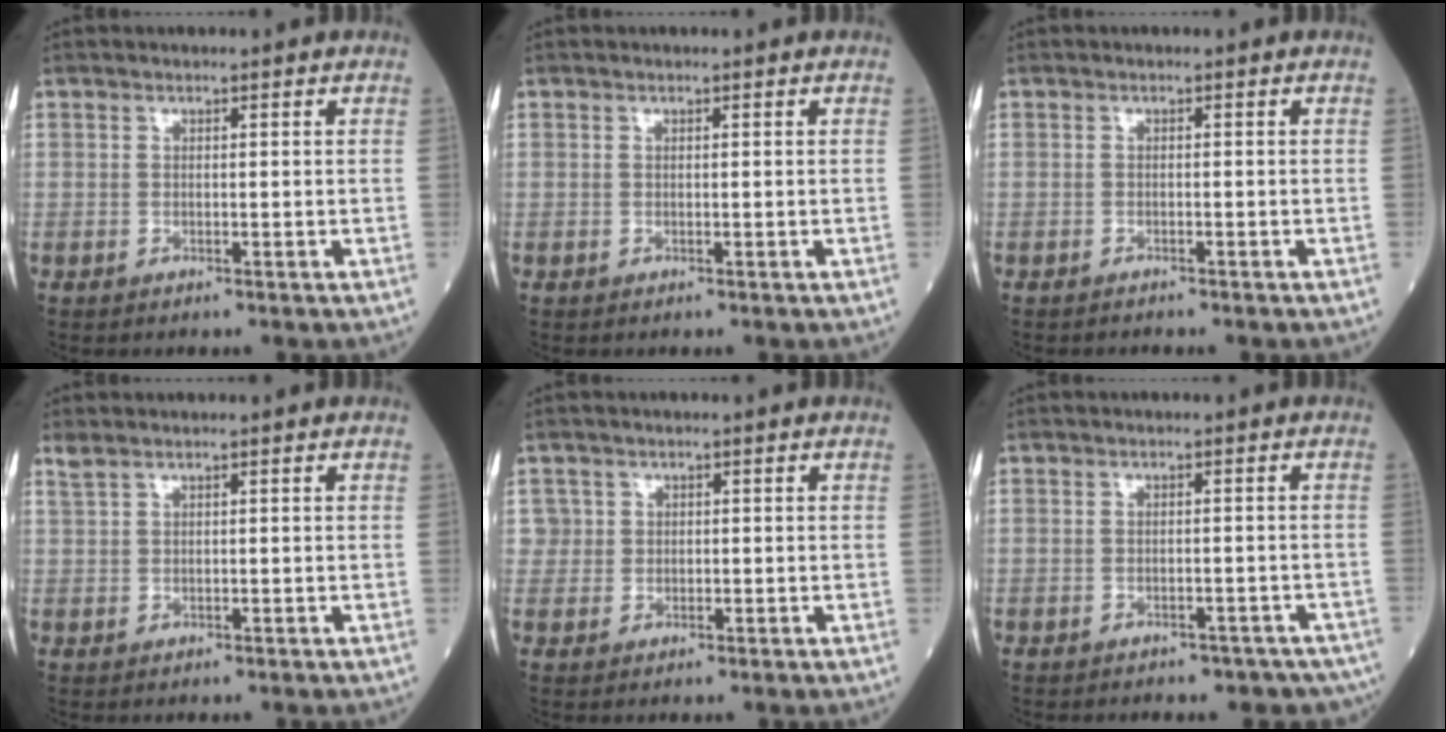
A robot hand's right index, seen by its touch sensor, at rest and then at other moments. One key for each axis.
{"total": 0.0}
{"total": 0.9, "fx": -0.9, "fy": 0.2, "fz": 0.2, "tx": -0.008, "ty": -0.001, "tz": -0.014}
{"total": 1.2, "fx": 1.1, "fy": 0.1, "fz": 0.6, "tx": -0.021, "ty": 0.012, "tz": 0.029}
{"total": 2.0, "fx": 0.6, "fy": 1.9, "fz": -0.2, "tx": 0.015, "ty": 0.004, "tz": 0.008}
{"total": 7.7, "fx": -6.1, "fy": 3.8, "fz": 2.5, "tx": -0.025, "ty": 0.002, "tz": -0.064}